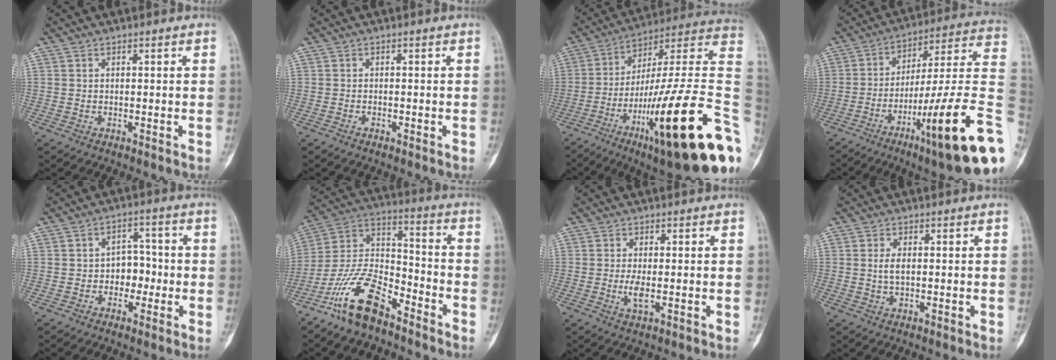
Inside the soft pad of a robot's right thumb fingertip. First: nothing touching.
{"total": 0.5, "force": [-0.4, 0.2, 0.3], "torque": [-0.010, 0.002, -0.008]}
{"total": 33.1, "force": [-10.1, 5.8, 31.0], "torque": [-0.391, 0.059, -0.164]}
{"total": 25.0, "force": [-8.1, 2.4, 23.5], "torque": [-0.306, 0.048, -0.121]}
{"total": 5.5, "force": [-1.2, 4.2, 3.4], "torque": [-0.016, 0.024, -0.026]}
{"total": 15.0, "force": [-10.3, 6.2, 9.0], "torque": [-0.169, 0.075, -0.202]}
{"total": 2.8, "force": [-0.4, 1.0, 2.6], "torque": [-0.063, -0.007, -0.007]}
{"total": 2.3, "force": [0.2, 1.1, 2.0], "torque": [-0.043, -0.002, 0.003]}